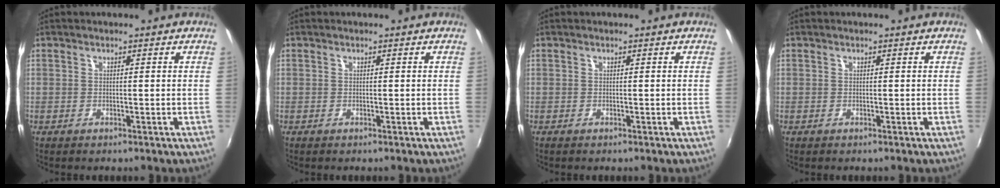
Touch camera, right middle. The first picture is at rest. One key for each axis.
{"total": 0.0}
{"total": 0.0}
{"total": 0.0}